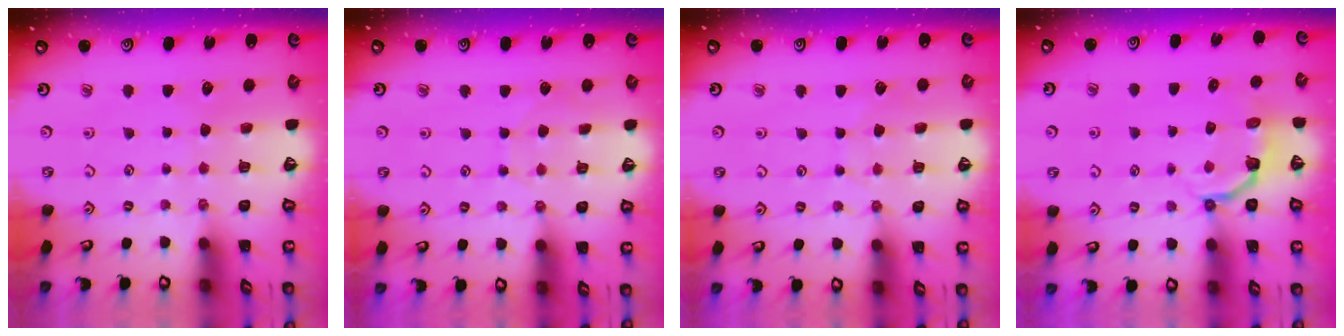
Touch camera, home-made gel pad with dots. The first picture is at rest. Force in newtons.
{"total": 3.1, "press": 3.1, "slide": 0.4}
{"total": 5.1, "press": 5.1, "slide": 0.5}
{"total": 3.5, "press": 1.8, "slide": 3.1}